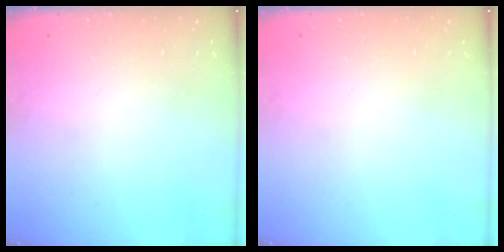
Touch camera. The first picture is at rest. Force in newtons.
{"total": 0.0}